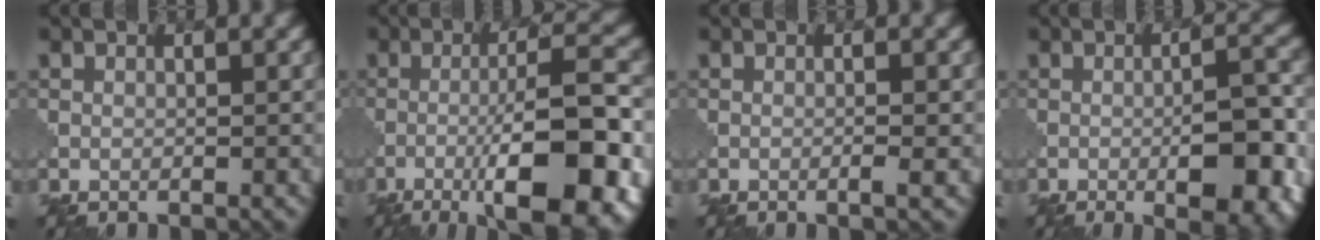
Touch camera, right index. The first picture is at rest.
{"total": 12.1, "force": [-4.8, 2.7, 10.8], "torque": [-0.162, 0.003, -0.073]}
{"total": 1.2, "force": [-0.4, 0.0, 1.2], "torque": [-0.020, 0.000, -0.008]}
{"total": 7.6, "force": [-2.4, 2.1, 6.9], "torque": [-0.096, -0.002, -0.028]}